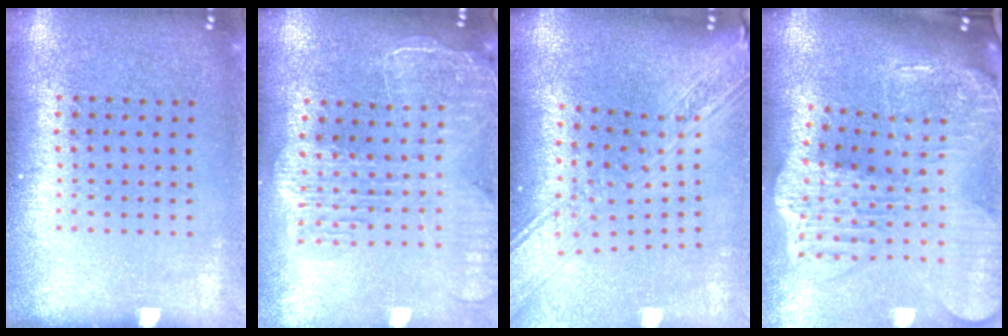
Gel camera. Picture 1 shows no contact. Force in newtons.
{"total": 2.5, "press": 2.2, "slide": 1.3}
{"total": 3.0, "press": 2.3, "slide": 1.9}
{"total": 4.3, "press": 3.3, "slide": 2.8}